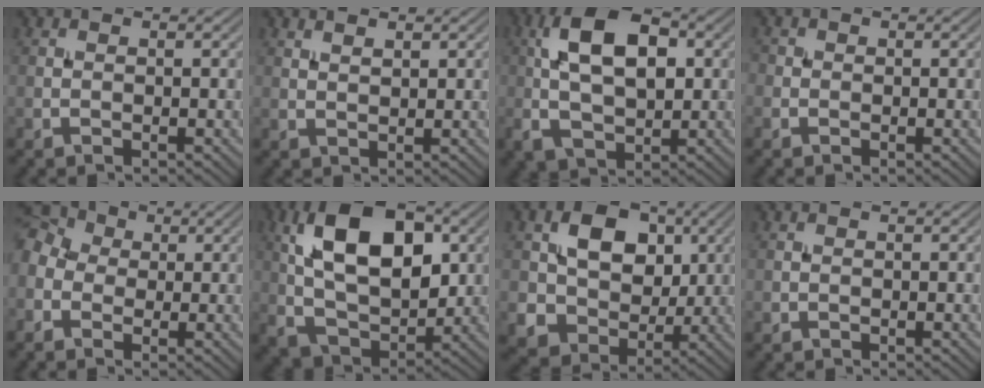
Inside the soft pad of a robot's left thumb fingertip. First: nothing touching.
{"total": 1.5, "force": [1.1, 0.6, 0.9], "torque": [-0.013, -0.007, 0.028]}
{"total": 11.0, "force": [1.4, 6.2, 9.0], "torque": [-0.178, 0.009, 0.018]}
{"total": 1.1, "force": [-0.2, 1.0, 0.0], "torque": [0.006, -0.002, -0.007]}
{"total": 8.4, "force": [0.1, 7.1, 4.5], "torque": [-0.134, 0.016, -0.021]}
{"total": 13.9, "force": [3.3, 8.2, 10.8], "torque": [-0.203, 0.005, 0.062]}
{"total": 9.3, "force": [1.6, 7.7, 5.0], "torque": [-0.104, -0.010, 0.018]}
{"total": 0.0}